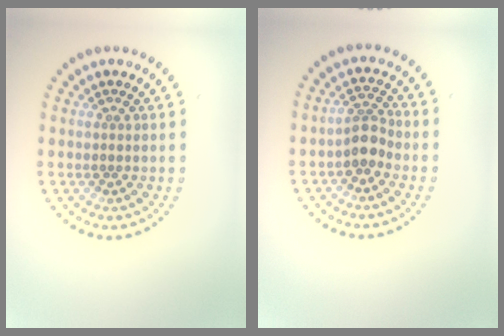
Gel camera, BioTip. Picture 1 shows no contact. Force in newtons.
{"total": 2.4, "press": 1.9, "slide": 1.4}